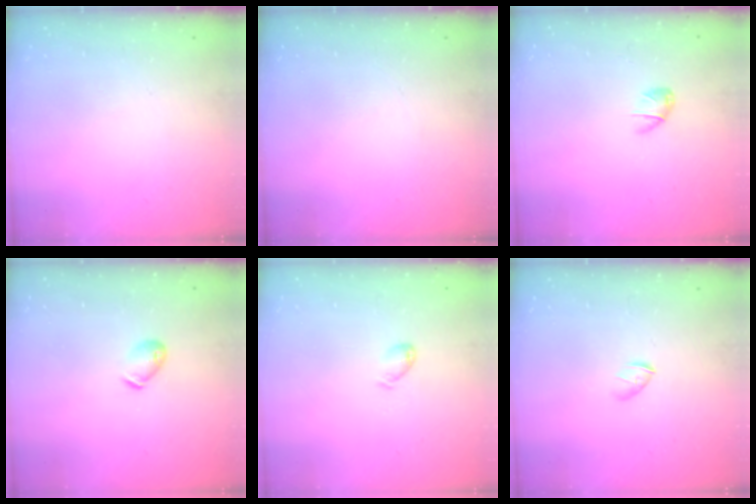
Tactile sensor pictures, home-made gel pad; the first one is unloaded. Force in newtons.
{"total": 0.0}
{"total": 5.1, "press": 5.0, "slide": 0.8}
{"total": 5.2, "press": 5.2, "slide": 0.7}
{"total": 3.1, "press": 3.1, "slide": 0.4}
{"total": 1.7, "press": 1.6, "slide": 0.6}